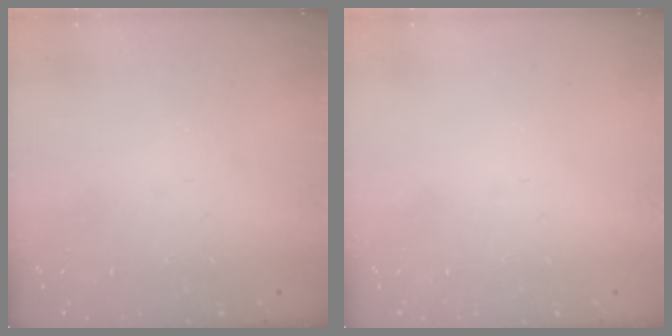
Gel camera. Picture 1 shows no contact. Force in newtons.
{"total": 0.0}